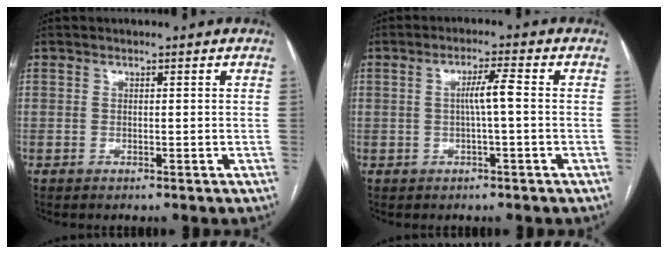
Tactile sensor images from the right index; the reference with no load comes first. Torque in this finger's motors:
{"motor_torque": [0.59, -0.47, 0.08, 0.08]}